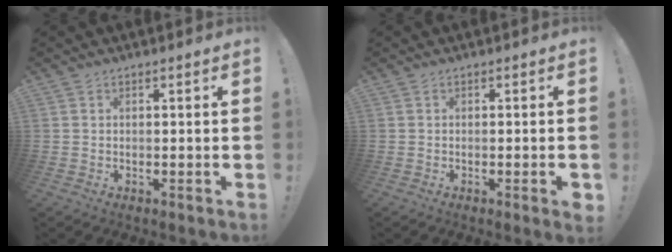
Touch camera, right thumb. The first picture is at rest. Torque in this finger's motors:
{"motor_torque": [0.46, 0.56, 0.24, -0.20, 0.10]}